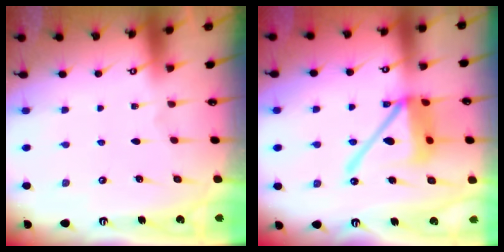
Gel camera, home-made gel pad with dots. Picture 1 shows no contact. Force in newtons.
{"total": 16.4, "press": 16.2, "slide": 2.2}